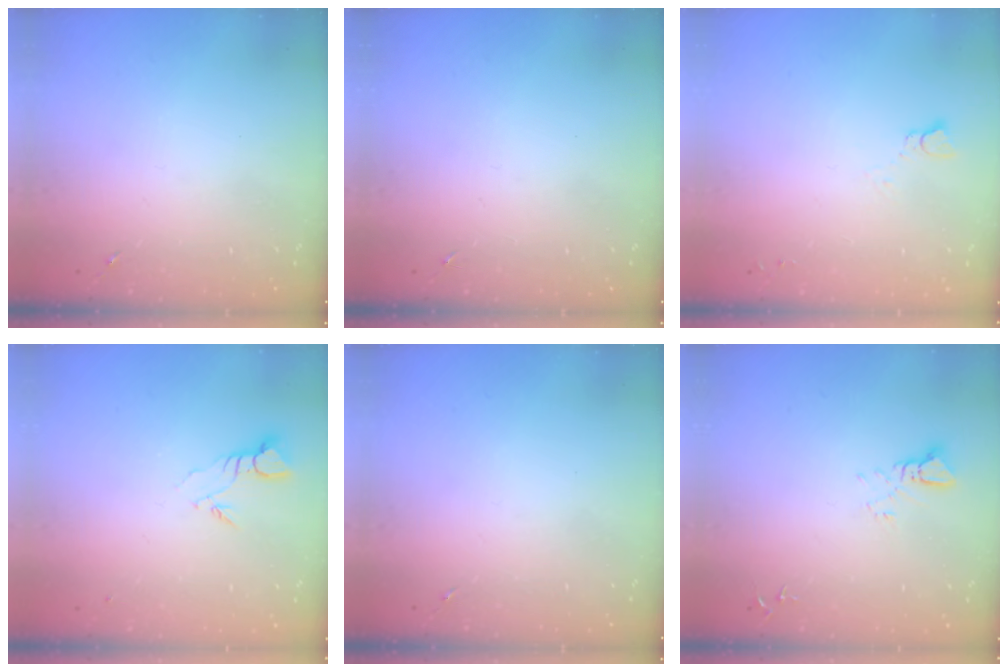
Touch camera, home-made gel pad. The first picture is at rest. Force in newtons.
{"total": 0.0}
{"total": 2.5, "press": 2.5, "slide": 0.2}
{"total": 3.7, "press": 3.6, "slide": 0.3}
{"total": 0.0}
{"total": 3.1, "press": 3.1, "slide": 0.1}